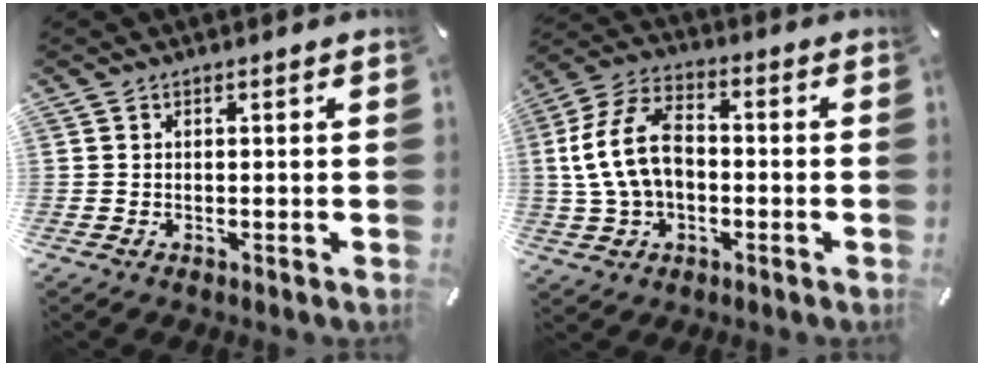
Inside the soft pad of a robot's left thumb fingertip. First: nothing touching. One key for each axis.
{"total": 13.7, "fx": -0.7, "fy": 9.7, "fz": 9.7, "tx": -0.215, "ty": 0.019, "tz": -0.012}